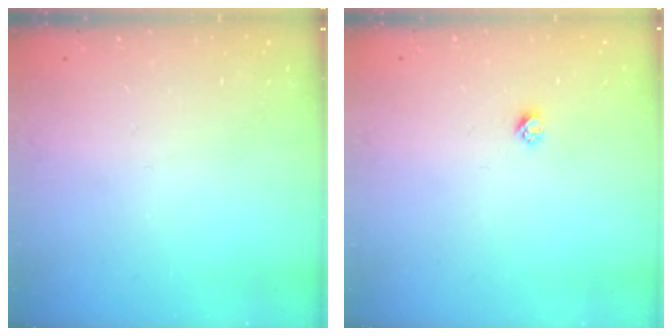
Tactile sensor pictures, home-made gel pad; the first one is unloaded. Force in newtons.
{"total": 2.4, "press": 2.4, "slide": 0.2}